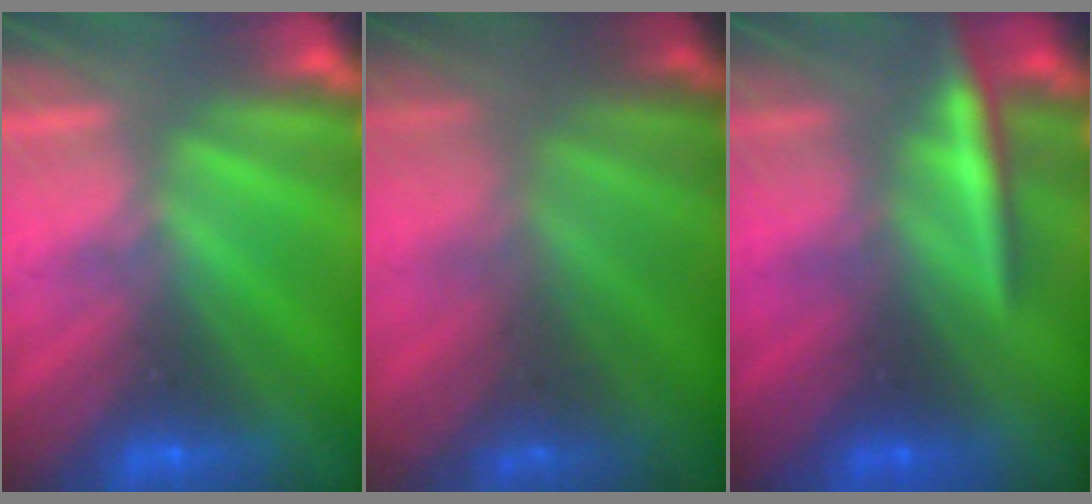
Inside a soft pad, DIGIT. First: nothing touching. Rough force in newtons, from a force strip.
{"total": 11.8}
{"total": 3.0}